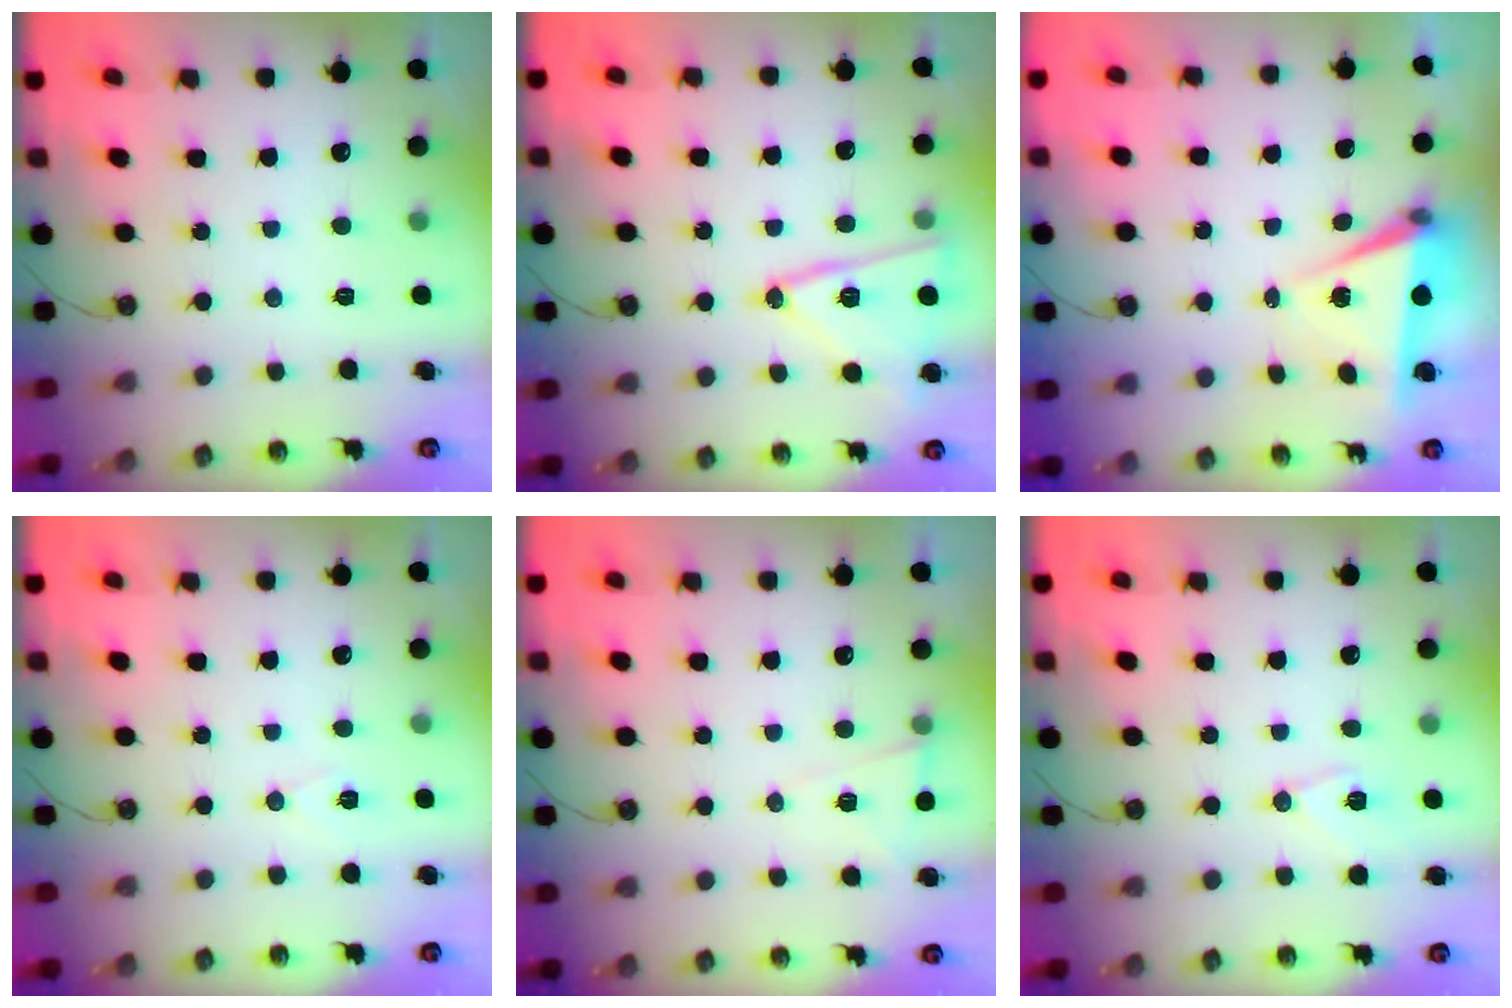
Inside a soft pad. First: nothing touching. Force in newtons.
{"total": 14.7, "press": 14.7, "slide": 0.5}
{"total": 6.1, "press": 4.3, "slide": 4.3}
{"total": 5.7, "press": 3.6, "slide": 4.4}
{"total": 6.0, "press": 4.8, "slide": 3.6}
{"total": 8.7, "press": 8.7, "slide": 1.0}